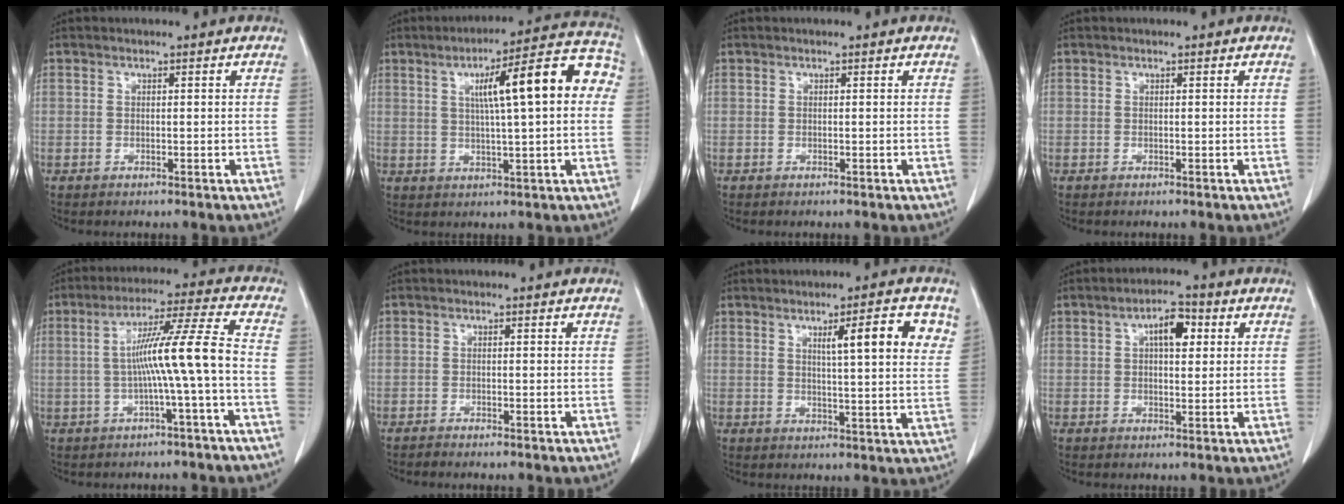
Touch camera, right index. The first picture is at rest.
{"total": 14.7, "force": [3.3, 1.9, 14.2], "torque": [-0.192, 0.038, 0.041]}
{"total": 0.0}
{"total": 0.0}
{"total": 9.7, "force": [-1.3, -1.3, 9.5], "torque": [-0.162, 0.020, -0.018]}
{"total": 1.0, "force": [-0.8, 0.1, 0.6], "torque": [-0.010, -0.002, -0.011]}
{"total": 8.8, "force": [4.1, 0.8, 7.8], "torque": [-0.104, 0.004, 0.053]}
{"total": 5.4, "force": [1.8, 2.2, 4.6], "torque": [-0.073, 0.012, 0.029]}